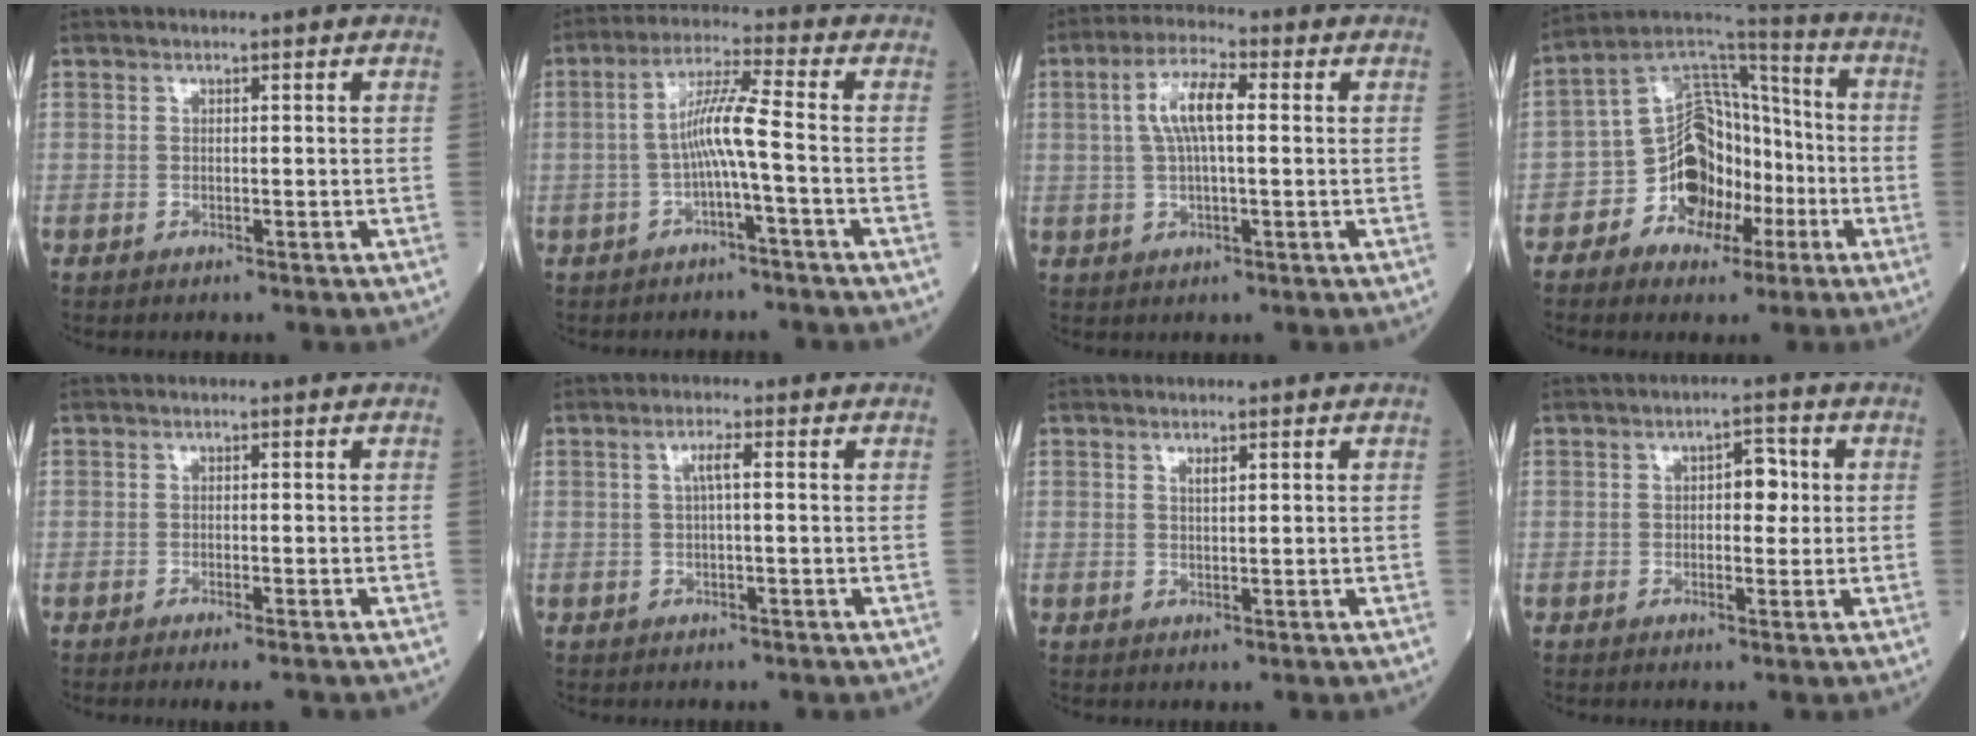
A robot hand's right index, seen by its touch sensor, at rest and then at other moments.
{"total": 6.2, "force": [-1.4, -0.6, 6.0], "torque": [-0.117, 0.018, -0.025]}
{"total": 7.0, "force": [1.2, 1.7, 6.6], "torque": [-0.135, 0.018, 0.022]}
{"total": 12.4, "force": [-4.6, 8.9, 7.3], "torque": [-0.131, 0.038, -0.076]}
{"total": 2.4, "force": [-1.9, 0.0, 1.5], "torque": [-0.018, -0.006, -0.026]}
{"total": 2.0, "force": [0.3, 0.2, 1.9], "torque": [-0.038, 0.004, 0.004]}
{"total": 0.9, "force": [0.6, 0.2, 0.7], "torque": [-0.016, -0.002, 0.012]}
{"total": 3.8, "force": [0.5, 2.0, 3.2], "torque": [-0.044, 0.014, 0.005]}